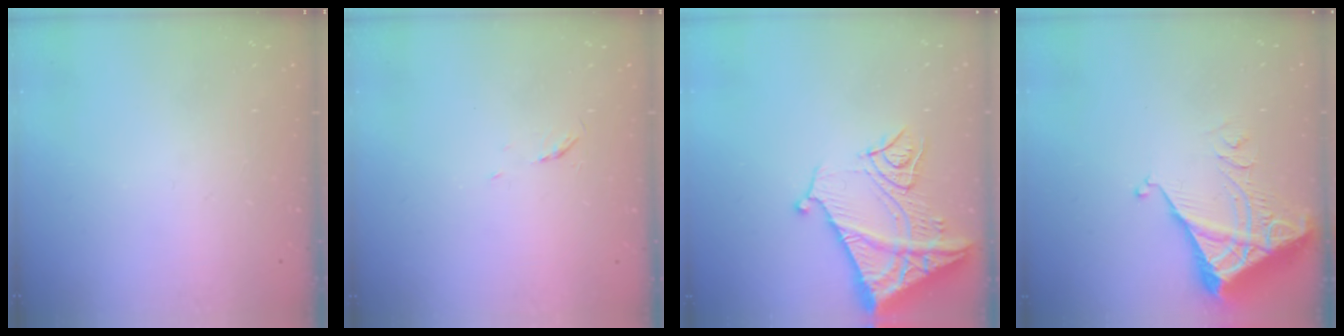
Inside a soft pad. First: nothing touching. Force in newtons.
{"total": 3.5, "press": 3.4, "slide": 0.5}
{"total": 15.1, "press": 15.1, "slide": 1.5}
{"total": 5.3, "press": 5.3, "slide": 0.7}